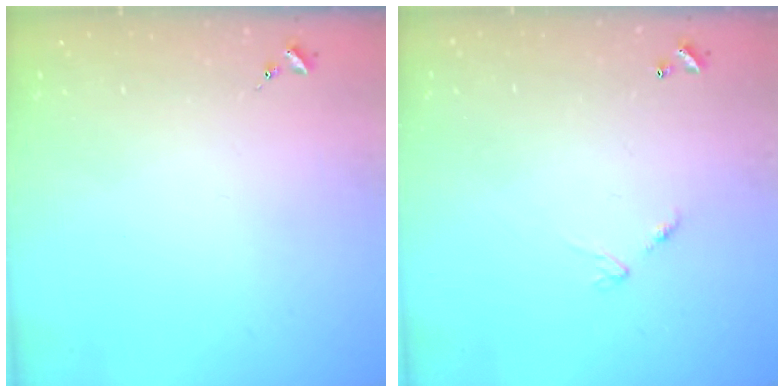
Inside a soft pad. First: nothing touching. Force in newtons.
{"total": 5.8, "press": 5.8, "slide": 0.4}